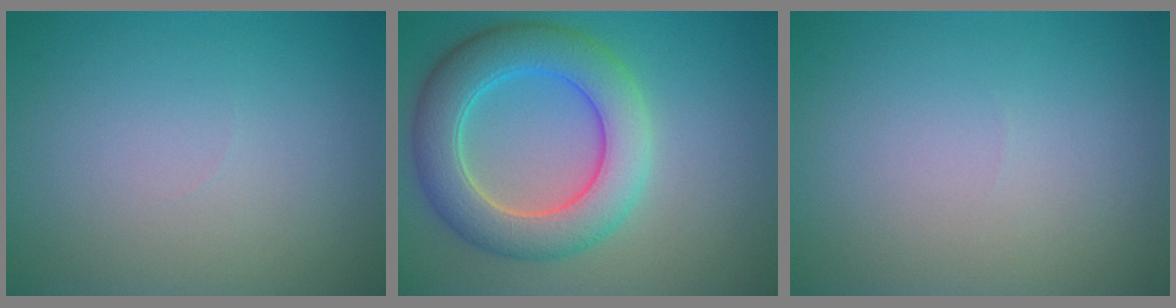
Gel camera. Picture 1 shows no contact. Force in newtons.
{"total": 7.3, "press": 7.3, "slide": 0.3}
{"total": 0.0}